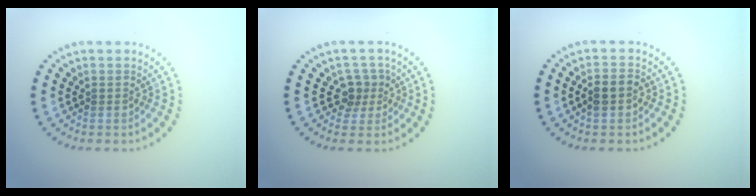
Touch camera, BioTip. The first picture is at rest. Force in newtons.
{"total": 2.3, "press": 1.7, "slide": 1.5}
{"total": 1.7, "press": 1.7, "slide": 0.3}